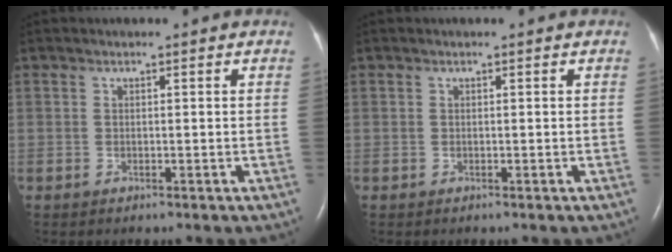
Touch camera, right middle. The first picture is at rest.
{"total": 0.0}